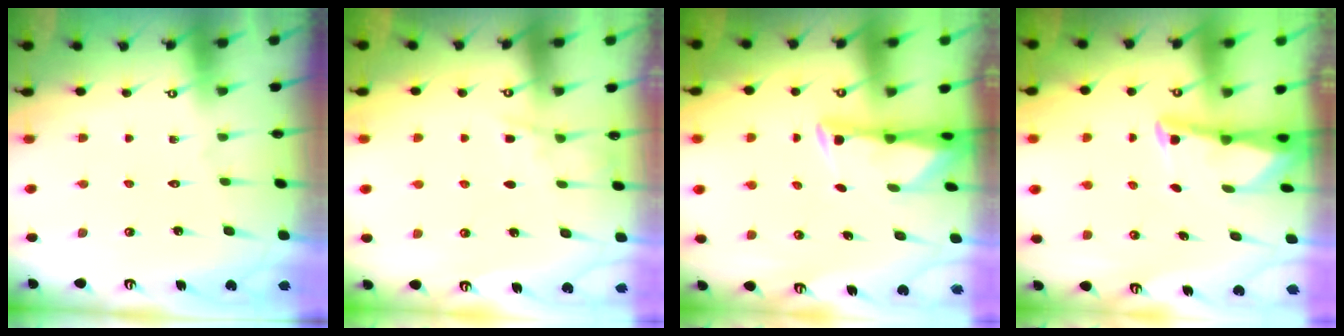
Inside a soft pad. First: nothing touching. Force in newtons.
{"total": 4.7, "press": 4.7, "slide": 0.6}
{"total": 3.0, "press": 2.9, "slide": 0.5}
{"total": 3.2, "press": 3.2, "slide": 0.4}